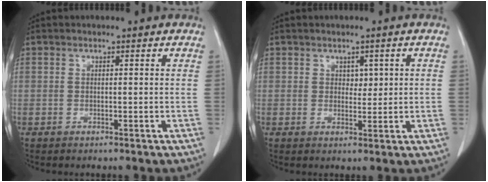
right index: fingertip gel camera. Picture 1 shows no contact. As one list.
[{"total": 2.0, "force": [0.6, 1.3, 1.4], "torque": [-0.013, -0.002, 0.011]}]